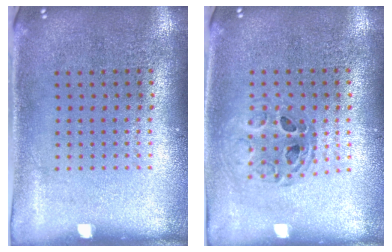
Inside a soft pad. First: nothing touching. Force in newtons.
{"total": 0.8, "press": 0.8, "slide": 0.1}